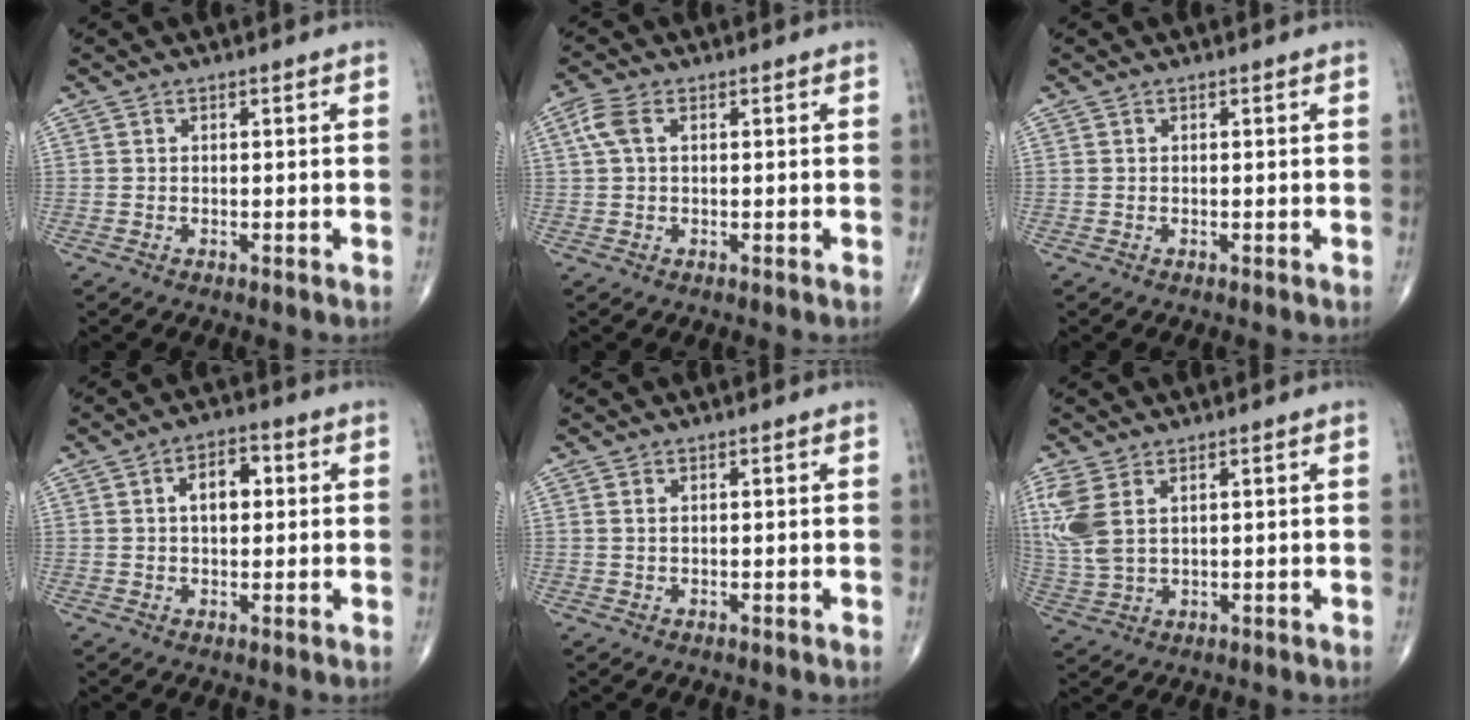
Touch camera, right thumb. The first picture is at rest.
{"total": 3.8, "force": [1.0, 2.1, 3.0], "torque": [-0.085, 0.017, 0.018]}
{"total": 0.0}
{"total": 6.0, "force": [1.1, 3.5, 4.8], "torque": [-0.064, 0.012, 0.012]}
{"total": 0.7, "force": [0.3, 0.3, 0.6], "torque": [-0.016, 0.006, 0.008]}
{"total": 8.2, "force": [2.9, 4.4, 6.3], "torque": [-0.168, 0.000, 0.071]}